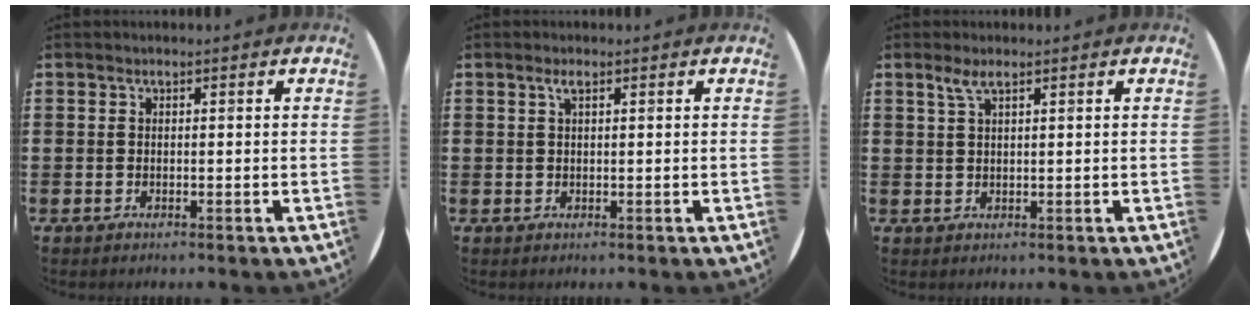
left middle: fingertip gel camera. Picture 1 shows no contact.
{"total": 1.1, "force": [0.5, 0.2, 0.9], "torque": [-0.018, 0.005, 0.008]}
{"total": 1.9, "force": [1.2, 0.3, 1.4], "torque": [-0.030, 0.004, 0.021]}